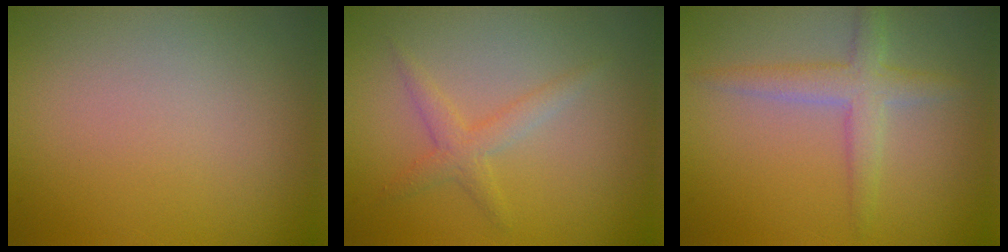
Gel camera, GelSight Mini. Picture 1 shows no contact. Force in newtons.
{"total": 2.0, "press": 2.0, "slide": 0.1}
{"total": 3.0, "press": 3.0, "slide": 0.1}